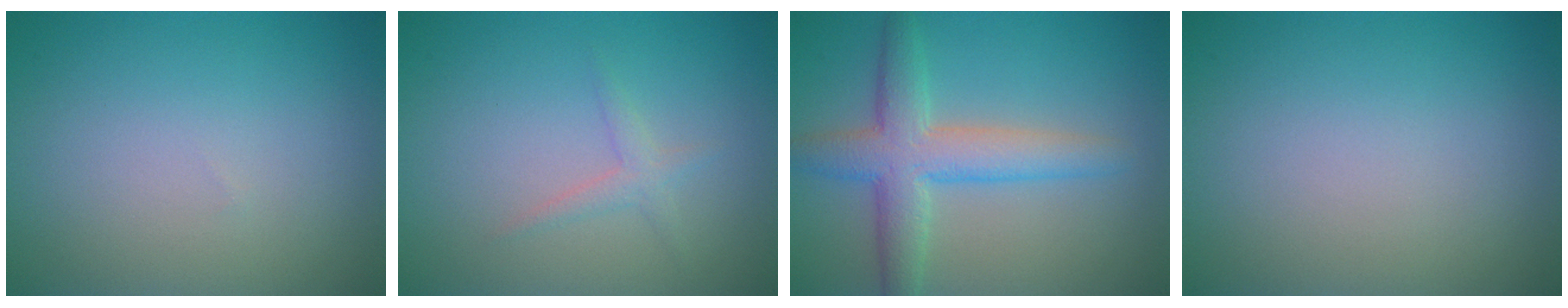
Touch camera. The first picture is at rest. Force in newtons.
{"total": 1.3, "press": 1.3, "slide": 0.1}
{"total": 5.3, "press": 5.3, "slide": 0.2}
{"total": 0.0}